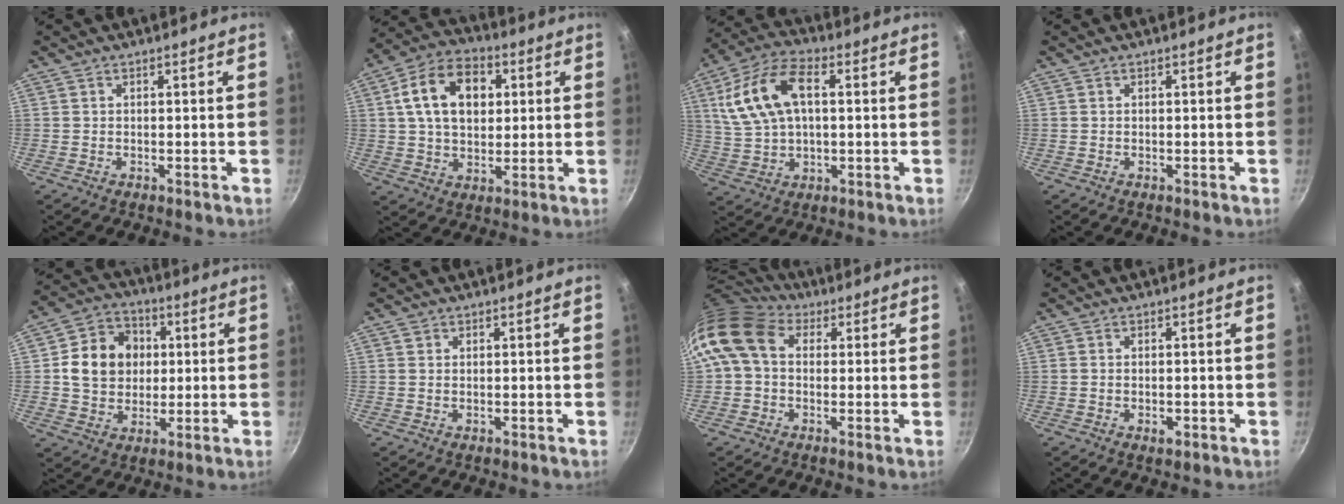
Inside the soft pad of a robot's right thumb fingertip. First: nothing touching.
{"total": 14.9, "force": [3.6, 10.2, 10.2], "torque": [-0.148, 0.012, 0.050]}
{"total": 15.1, "force": [3.2, 8.5, 12.1], "torque": [-0.231, 0.018, 0.058]}
{"total": 0.0}
{"total": 12.7, "force": [1.8, 10.8, 6.4], "torque": [-0.079, 0.014, 0.025]}
{"total": 0.8, "force": [0.4, 0.7, 0.3], "torque": [-0.002, -0.001, 0.004]}
{"total": 11.9, "force": [2.7, 8.9, 7.5], "torque": [-0.135, 0.017, 0.029]}
{"total": 1.8, "force": [-0.7, 0.9, 1.4], "torque": [-0.023, 0.000, -0.011]}